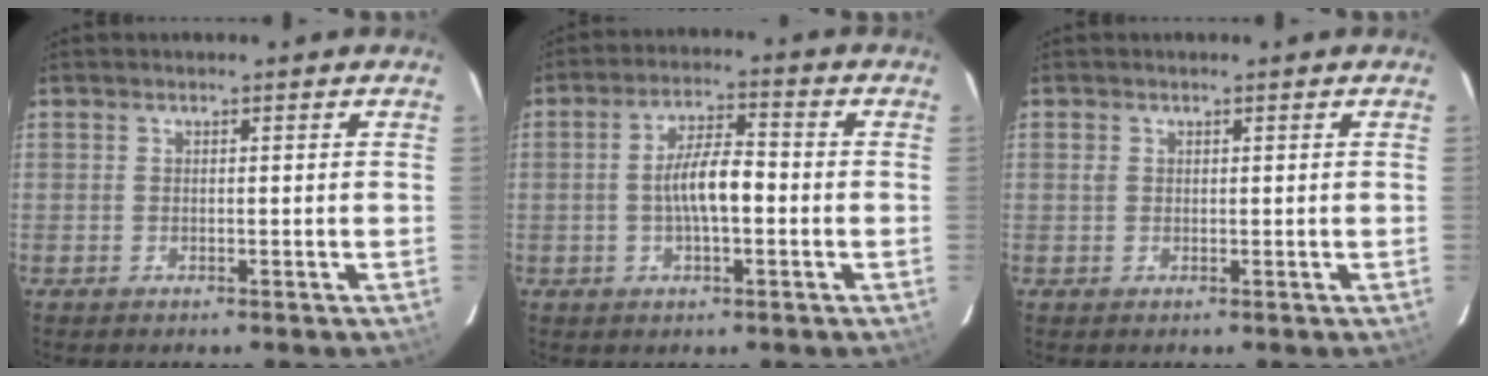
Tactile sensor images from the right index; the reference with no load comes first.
{"total": 7.1, "force": [-1.1, 2.1, 6.7], "torque": [-0.123, 0.009, -0.017]}
{"total": 0.9, "force": [0.2, 0.8, 0.3], "torque": [-0.008, 0.003, 0.003]}